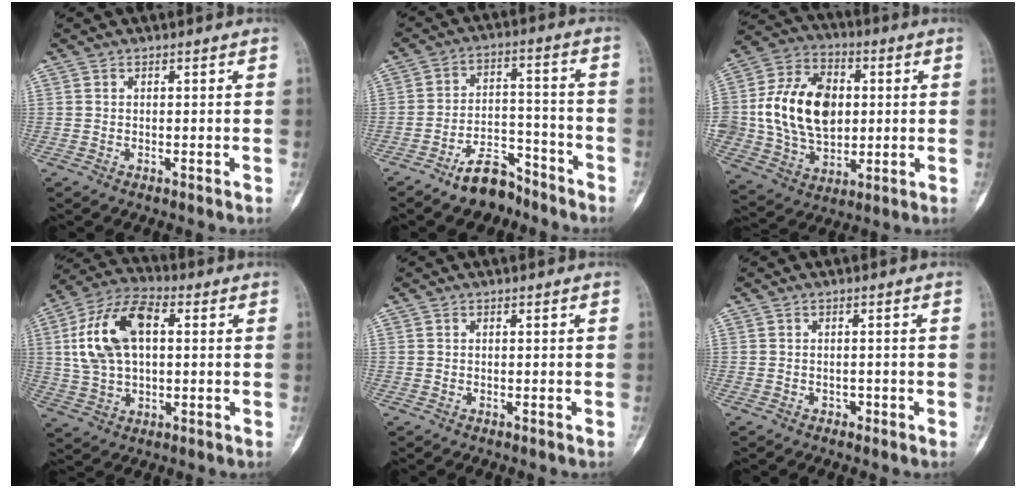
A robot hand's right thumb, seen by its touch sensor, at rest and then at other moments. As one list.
[{"total": 9.3, "force": [-7.1, 4.7, 3.8], "torque": [-0.036, 0.068, -0.122]}, {"total": 19.8, "force": [1.5, 14.1, 13.8], "torque": [-0.221, 0.012, 0.033]}, {"total": 15.5, "force": [2.8, 9.0, 12.3], "torque": [-0.232, 0.023, 0.050]}, {"total": 0.0}, {"total": 1.0, "force": [-0.6, 0.8, 0.1], "torque": [0.008, 0.005, -0.011]}]